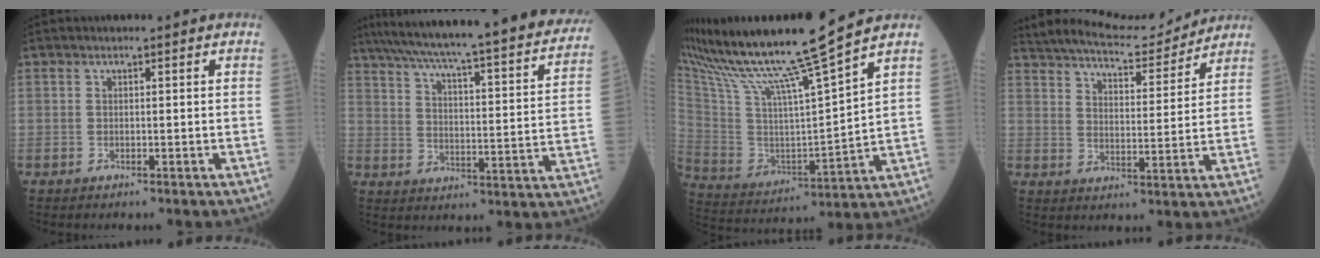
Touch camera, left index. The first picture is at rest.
{"total": 32.3, "force": [28.1, 2.8, 15.8], "torque": [-0.254, -0.060, 0.352]}
{"total": 18.4, "force": [15.4, -2.4, 9.7], "torque": [-0.190, -0.033, 0.279]}
{"total": 14.1, "force": [13.3, 1.7, 4.2], "torque": [-0.074, 0.005, 0.200]}